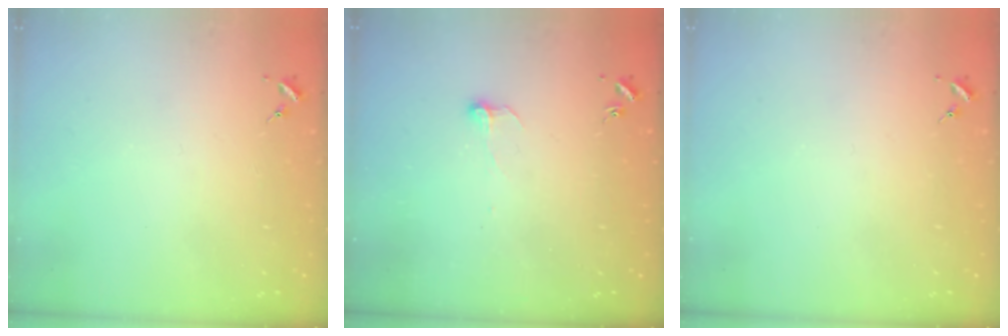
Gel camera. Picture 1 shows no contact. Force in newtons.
{"total": 5.3, "press": 5.3, "slide": 0.6}
{"total": 0.0}